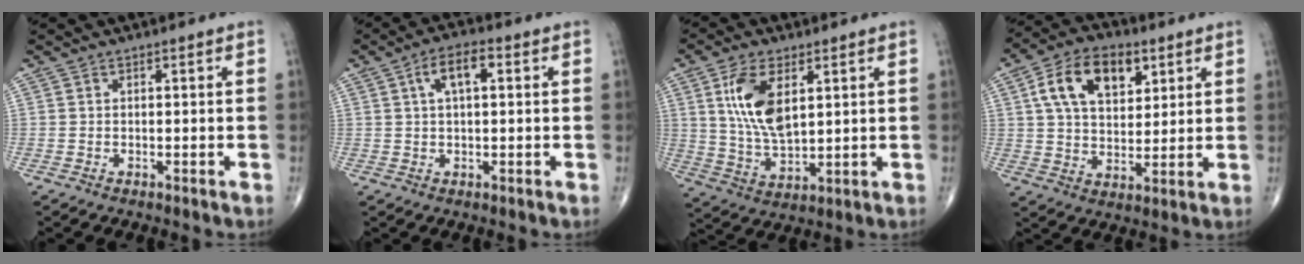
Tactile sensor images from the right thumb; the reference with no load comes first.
{"total": 5.9, "force": [1.7, 2.5, 5.1], "torque": [-0.090, 0.013, 0.027]}
{"total": 11.8, "force": [3.9, 5.8, 9.5], "torque": [-0.181, -0.019, 0.081]}
{"total": 14.1, "force": [5.5, 8.4, 9.9], "torque": [-0.150, -0.006, 0.097]}